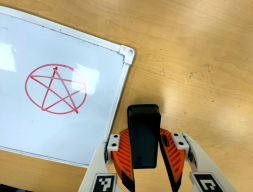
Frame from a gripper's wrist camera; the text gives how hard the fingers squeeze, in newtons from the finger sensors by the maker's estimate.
{"total": 6.8, "left": 5.3, "right": 8.2}